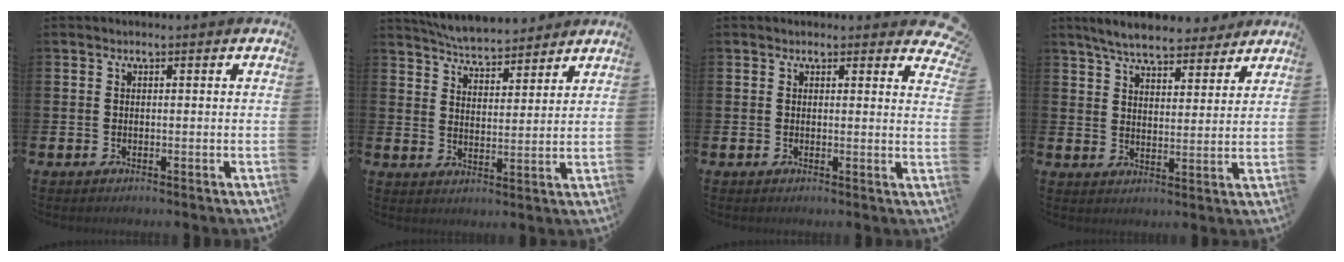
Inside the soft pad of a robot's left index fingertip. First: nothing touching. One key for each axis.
{"total": 5.7, "fx": 5.6, "fy": 0.8, "fz": 0.8, "tx": -0.041, "ty": -0.029, "tz": 0.102}
{"total": 1.9, "fx": 1.8, "fy": 0.6, "fz": 0.0, "tx": 0.012, "ty": -0.009, "tz": 0.030}
{"total": 6.7, "fx": 6.3, "fy": 1.5, "fz": 1.8, "tx": -0.047, "ty": -0.030, "tz": 0.111}